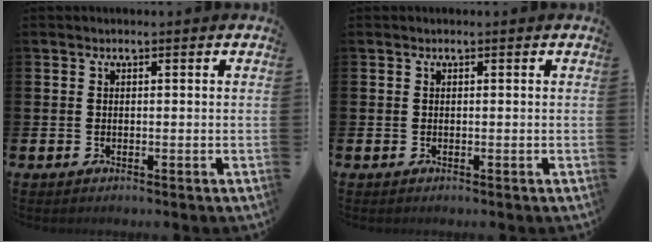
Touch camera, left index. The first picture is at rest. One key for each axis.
{"total": 0.0}